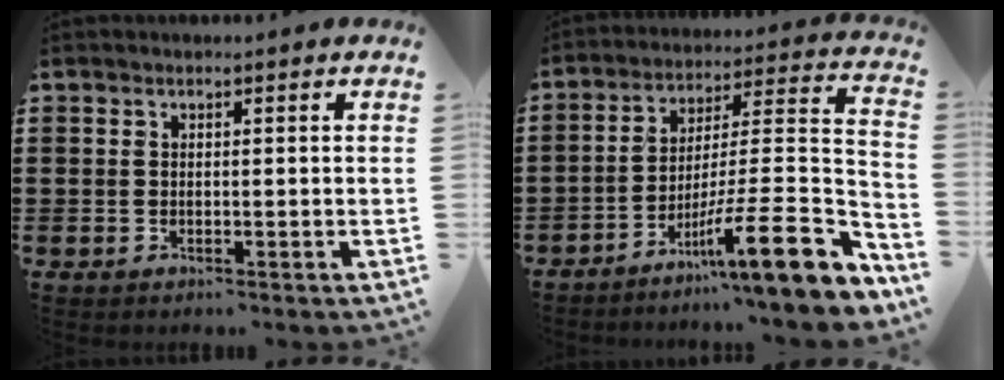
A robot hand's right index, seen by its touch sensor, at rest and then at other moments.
{"total": 14.4, "force": [-7.9, 1.7, 11.9], "torque": [-0.175, -0.004, -0.142]}